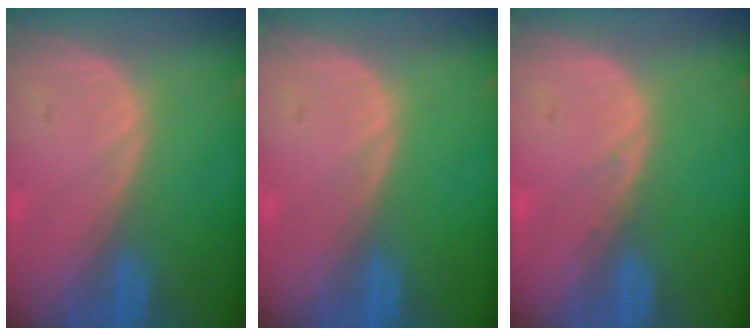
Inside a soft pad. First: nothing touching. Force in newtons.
{"total": 0.0}
{"total": 0.6, "press": 0.3, "slide": 0.5}